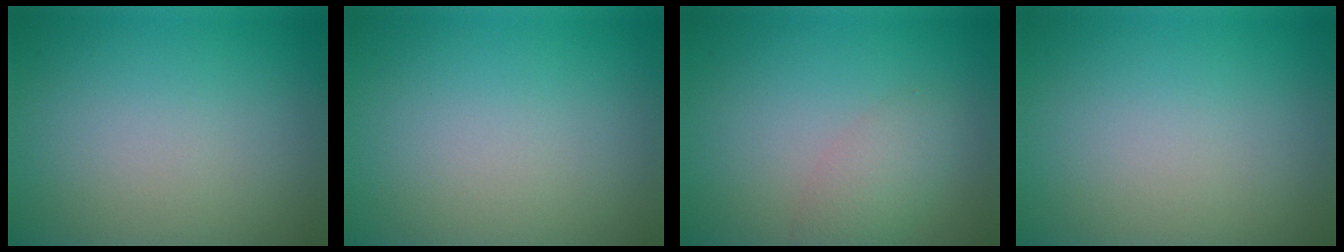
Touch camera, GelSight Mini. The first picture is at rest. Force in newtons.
{"total": 0.0}
{"total": 2.4, "press": 2.4, "slide": 0.1}
{"total": 0.0}